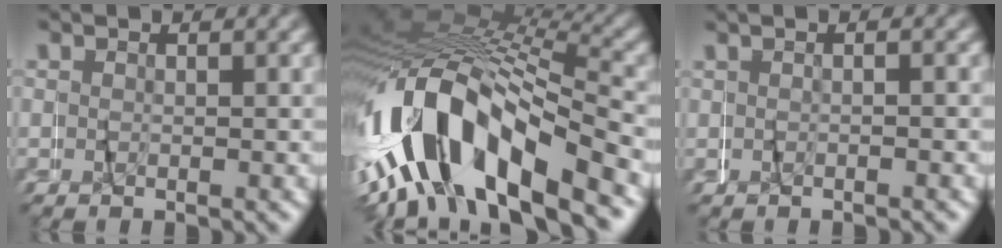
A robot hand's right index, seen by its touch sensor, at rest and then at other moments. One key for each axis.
{"total": 14.2, "fx": -4.0, "fy": 8.7, "fz": 10.5, "tx": -0.238, "ty": 0.000, "tz": -0.060}
{"total": 0.9, "fx": -0.7, "fy": -0.5, "fz": 0.3, "tx": -0.015, "ty": 0.009, "tz": -0.014}